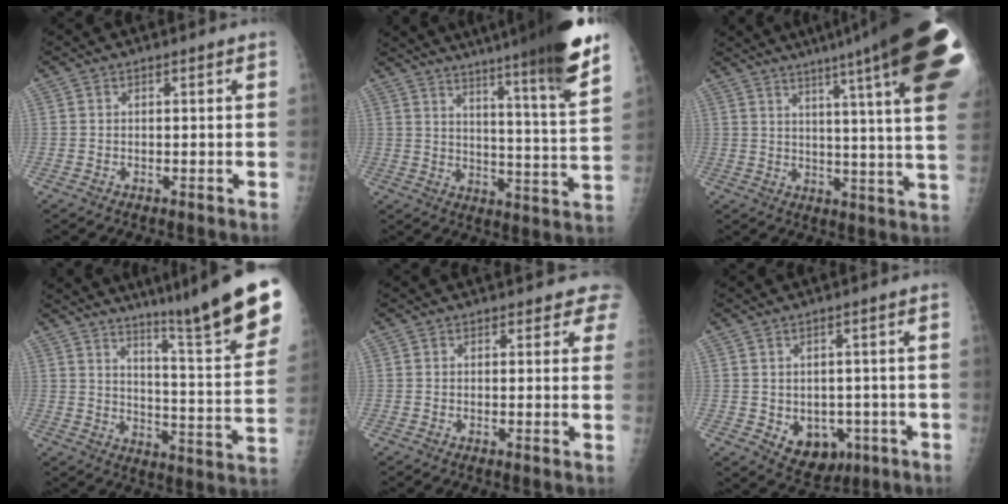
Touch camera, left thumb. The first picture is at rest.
{"total": 23.2, "force": [17.6, 0.6, 15.2], "torque": [-0.210, -0.091, 0.244]}
{"total": 27.8, "force": [16.8, 2.6, 22.0], "torque": [-0.219, -0.052, 0.212]}
{"total": 22.2, "force": [15.9, 1.2, 15.4], "torque": [-0.192, -0.096, 0.224]}
{"total": 2.7, "force": [2.2, 1.5, 0.5], "torque": [0.023, -0.010, 0.003]}
{"total": 8.8, "force": [-2.5, 6.6, 5.2], "torque": [-0.043, 0.012, -0.018]}